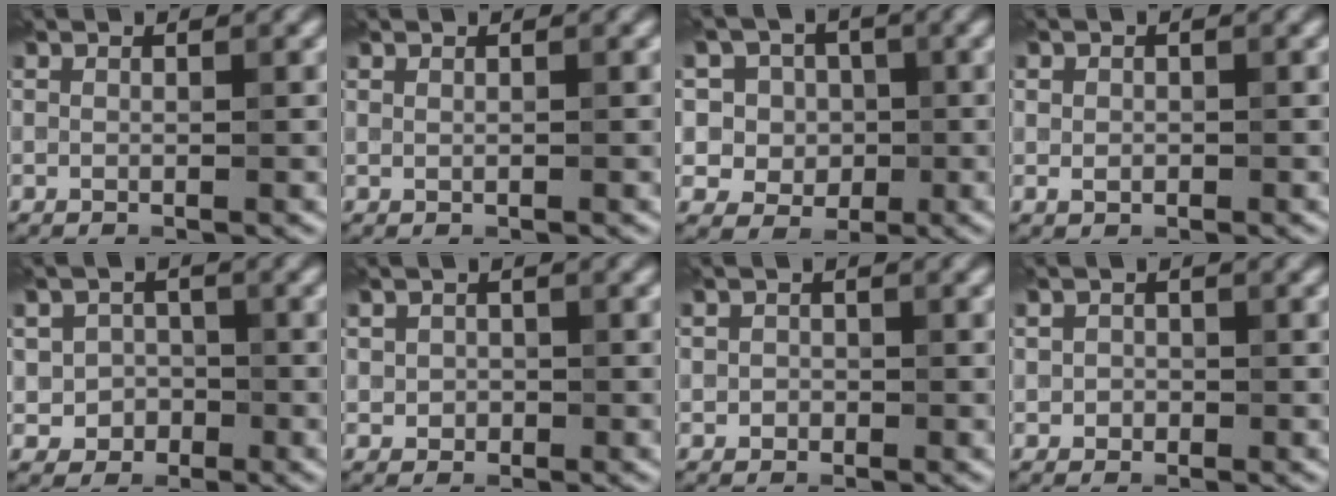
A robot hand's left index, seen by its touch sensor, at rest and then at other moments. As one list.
[{"total": 0.0}, {"total": 7.5, "force": [2.4, 6.6, 2.8], "torque": [-0.035, 0.014, 0.013]}, {"total": 1.3, "force": [0.0, 1.2, 0.6], "torque": [-0.005, -0.002, -0.001]}, {"total": 2.8, "force": [-0.6, 2.6, 0.9], "torque": [0.003, -0.001, -0.016]}, {"total": 1.4, "force": [0.0, 1.3, 0.5], "torque": [-0.004, -0.003, -0.004]}, {"total": 1.0, "force": [-0.1, 1.0, 0.3], "torque": [0.001, -0.002, -0.007]}, {"total": 1.3, "force": [0.0, 1.2, 0.4], "torque": [0.000, -0.002, -0.005]}]